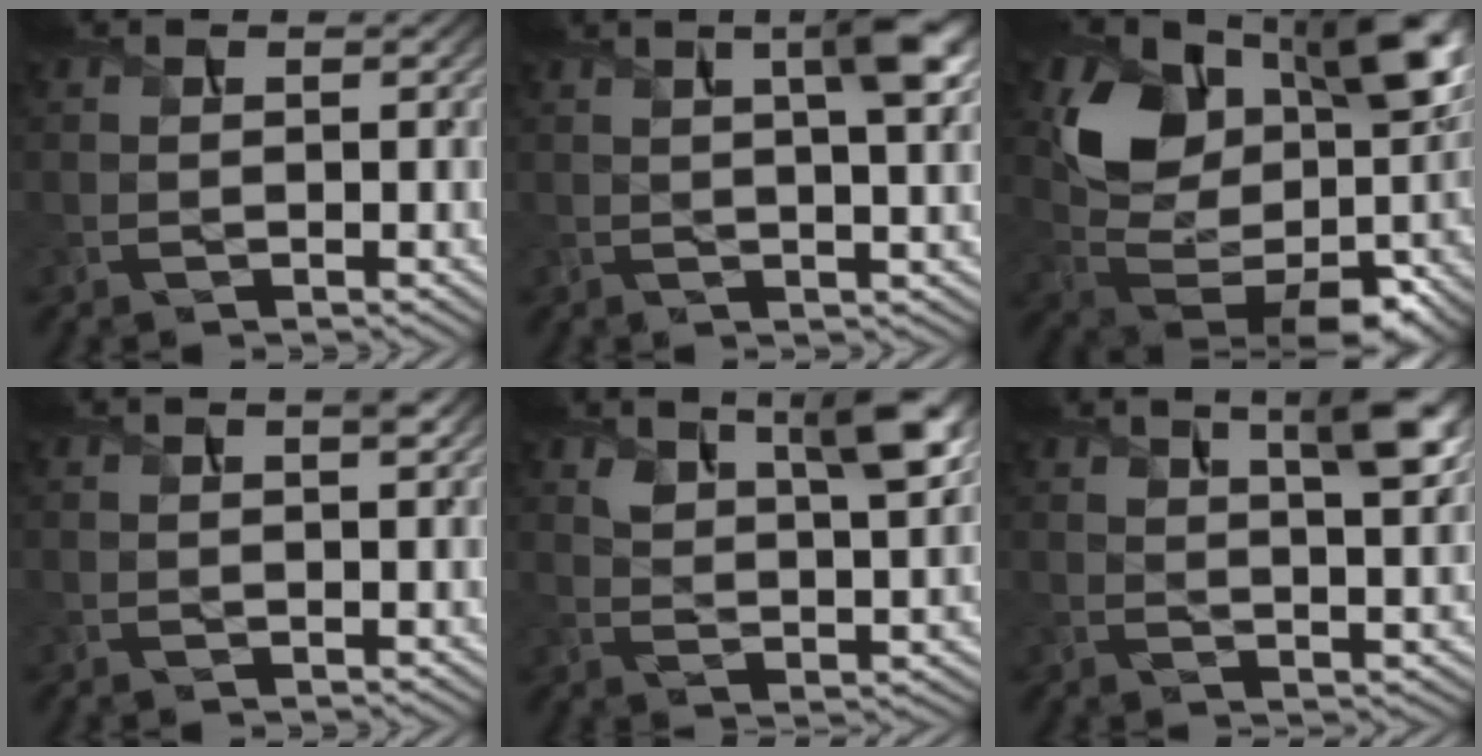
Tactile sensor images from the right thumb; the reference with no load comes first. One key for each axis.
{"total": 5.5, "fx": 1.9, "fy": 1.1, "fz": 5.1, "tx": -0.078, "ty": 0.010, "tz": 0.030}
{"total": 15.1, "fx": 5.7, "fy": 10.0, "fz": 9.7, "tx": -0.150, "ty": -0.004, "tz": 0.111}
{"total": 1.0, "fx": 0.5, "fy": 0.1, "fz": 0.9, "tx": -0.015, "ty": 0.003, "tz": 0.008}
{"total": 8.0, "fx": 4.7, "fy": 2.8, "fz": 5.8, "tx": -0.105, "ty": -0.002, "tz": 0.087}
{"total": 6.7, "fx": 3.5, "fy": 1.9, "fz": 5.4, "tx": -0.084, "ty": 0.002, "tz": 0.060}